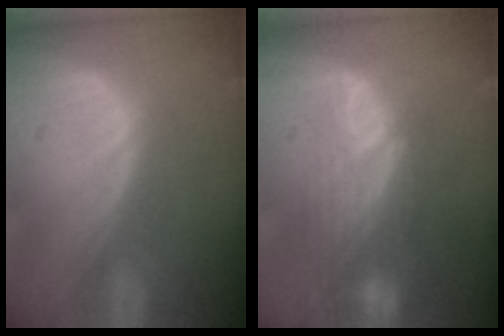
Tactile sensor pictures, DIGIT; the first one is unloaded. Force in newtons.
{"total": 9.7, "press": 8.0, "slide": 5.5}